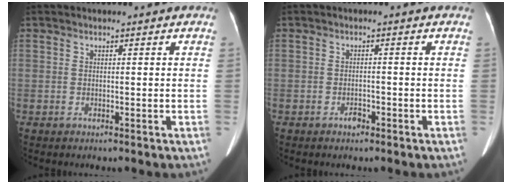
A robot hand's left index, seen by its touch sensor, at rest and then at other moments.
{"total": 1.1, "force": [-0.9, 0.5, 0.4], "torque": [-0.009, 0.001, -0.012]}